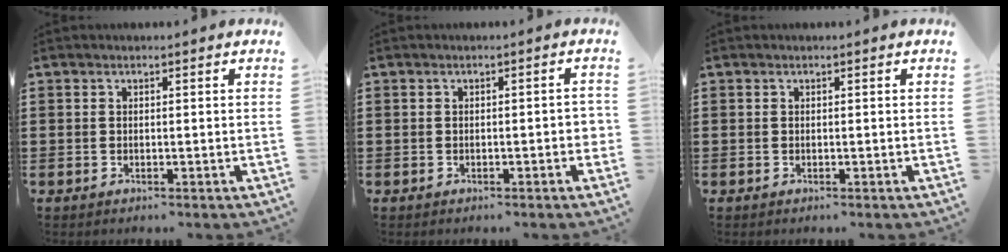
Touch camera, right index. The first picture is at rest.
{"total": 1.7, "force": [-0.5, 0.5, 1.5], "torque": [-0.025, 0.000, -0.008]}
{"total": 0.0}